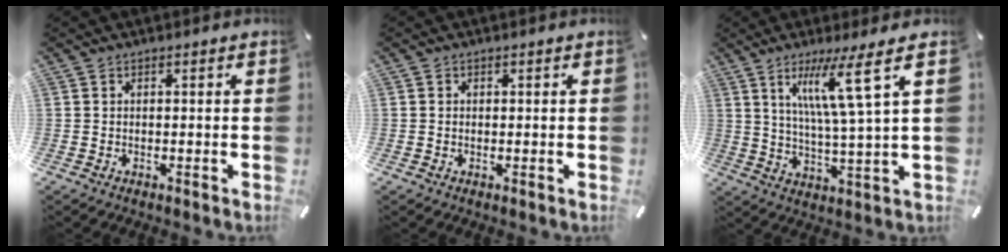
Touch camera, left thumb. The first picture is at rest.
{"total": 0.7, "force": [0.0, 0.6, 0.3], "torque": [-0.006, 0.003, -0.002]}
{"total": 13.2, "force": [6.2, 0.3, 11.6], "torque": [-0.213, -0.018, 0.090]}